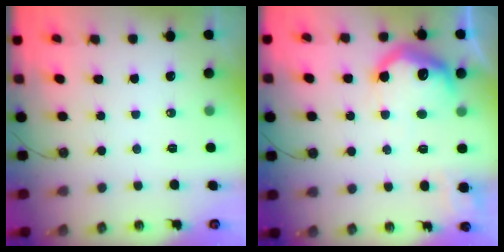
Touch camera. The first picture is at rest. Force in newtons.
{"total": 15.5, "press": 15.5, "slide": 0.9}